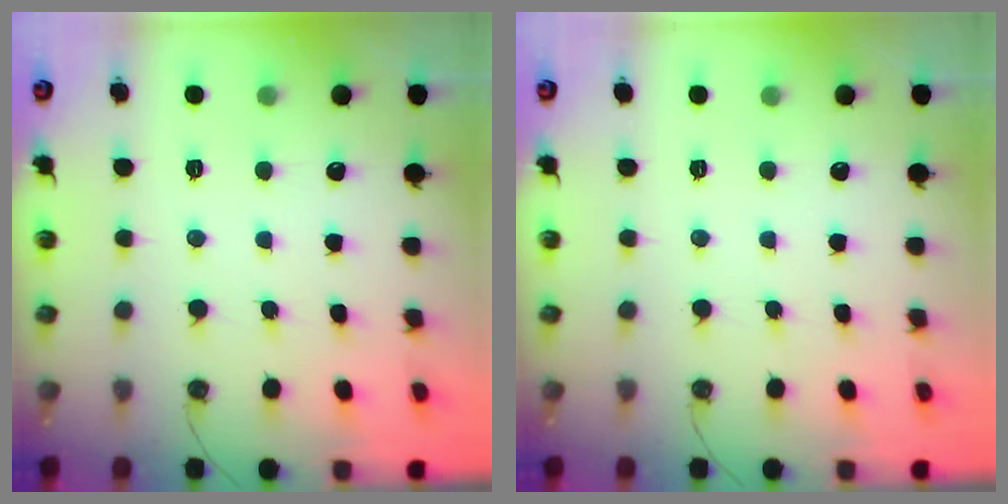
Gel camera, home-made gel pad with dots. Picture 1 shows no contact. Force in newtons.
{"total": 0.0}